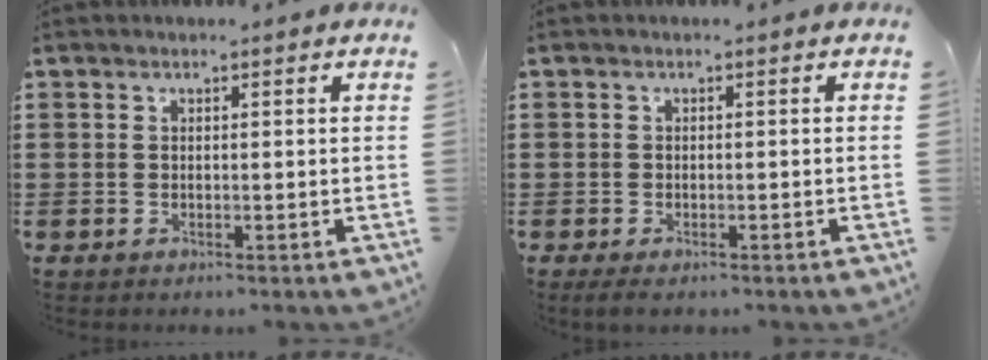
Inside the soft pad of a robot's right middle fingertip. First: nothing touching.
{"total": 1.0, "force": [-0.8, 0.5, 0.4], "torque": [-0.009, -0.001, -0.016]}